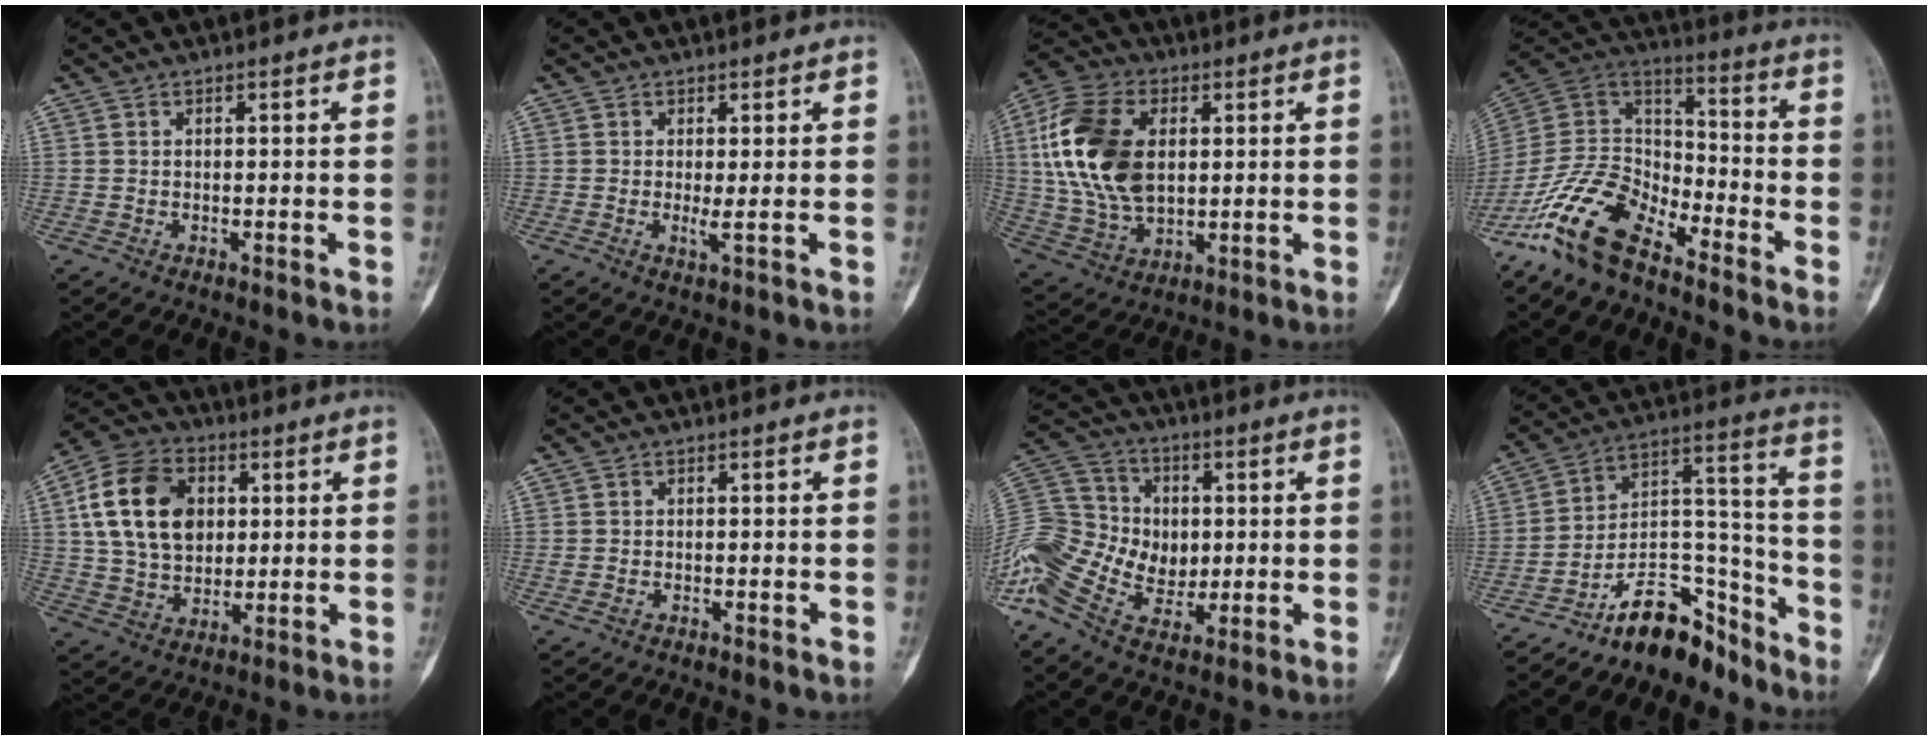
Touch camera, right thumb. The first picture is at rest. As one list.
[{"total": 1.4, "force": [0.0, -0.1, 1.4], "torque": [-0.030, -0.004, 0.000]}, {"total": 19.0, "force": [3.2, 11.9, 14.5], "torque": [-0.291, -0.001, 0.062]}, {"total": 15.2, "force": [-11.0, 6.5, 8.2], "torque": [-0.139, 0.080, -0.219]}, {"total": 16.6, "force": [3.7, 11.9, 11.0], "torque": [-0.176, 0.004, 0.065]}, {"total": 1.0, "force": [-0.4, 0.6, 0.7], "torque": [-0.021, 0.004, -0.006]}, {"total": 21.0, "force": [-2.2, 15.4, 14.1], "torque": [-0.304, 0.020, -0.037]}, {"total": 14.4, "force": [-11.7, 6.1, 5.7], "torque": [-0.062, 0.134, -0.200]}]